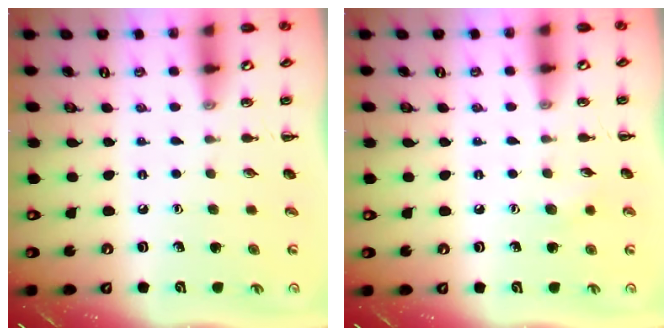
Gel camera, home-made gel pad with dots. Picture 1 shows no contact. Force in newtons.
{"total": 4.5, "press": 4.4, "slide": 0.9}